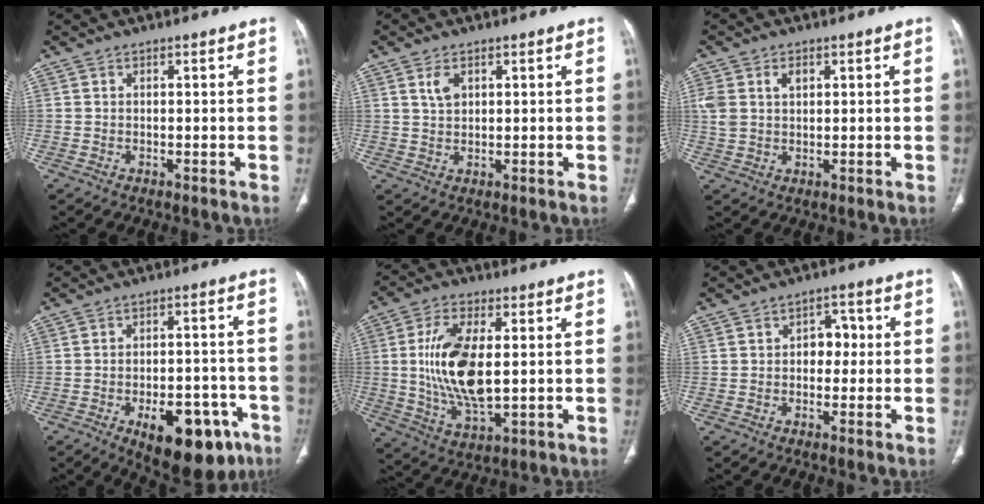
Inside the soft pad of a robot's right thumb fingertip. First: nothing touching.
{"total": 3.1, "force": [1.4, 1.9, 2.0], "torque": [-0.035, -0.005, 0.031]}
{"total": 5.6, "force": [1.9, 3.8, 3.8], "torque": [-0.079, 0.009, 0.044]}
{"total": 16.4, "force": [-7.9, 8.1, 11.8], "torque": [-0.122, 0.035, -0.097]}
{"total": 14.8, "force": [1.1, 7.0, 13.0], "torque": [-0.254, -0.014, 0.028]}
{"total": 4.6, "force": [0.2, 3.4, 3.2], "torque": [-0.018, 0.014, -0.003]}